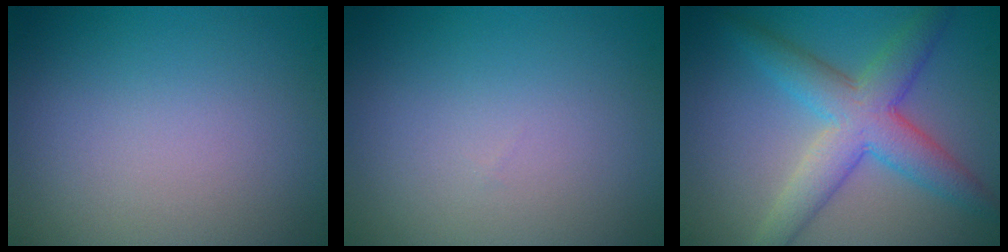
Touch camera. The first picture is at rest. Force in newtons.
{"total": 0.0}
{"total": 6.0, "press": 6.0, "slide": 0.2}